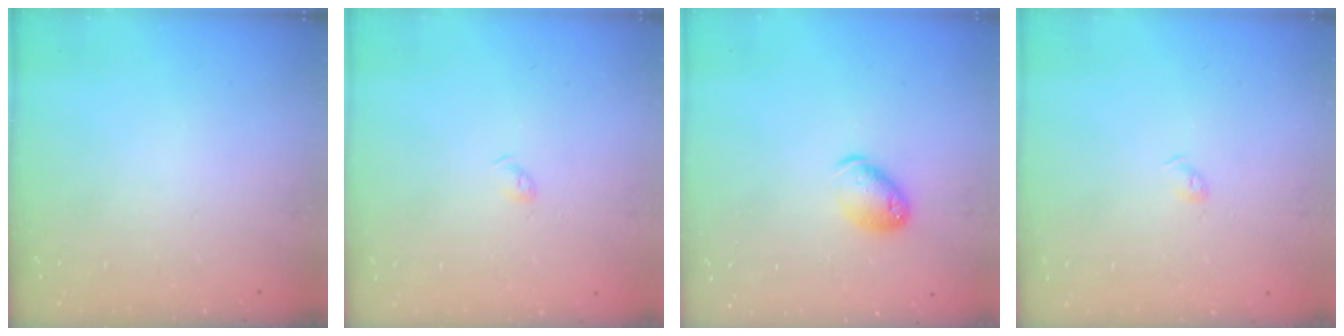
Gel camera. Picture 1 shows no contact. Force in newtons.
{"total": 2.6, "press": 2.5, "slide": 0.4}
{"total": 9.6, "press": 9.4, "slide": 1.5}
{"total": 2.6, "press": 2.5, "slide": 0.4}